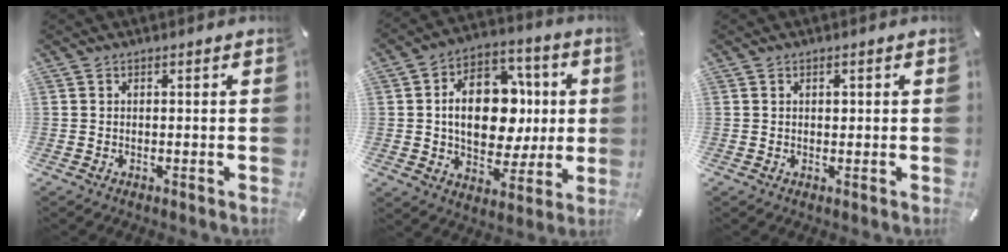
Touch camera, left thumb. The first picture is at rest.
{"total": 17.8, "force": [0.6, 12.7, 12.4], "torque": [-0.203, 0.001, 0.013]}
{"total": 1.2, "force": [0.3, 1.0, 0.6], "torque": [-0.005, 0.000, 0.002]}